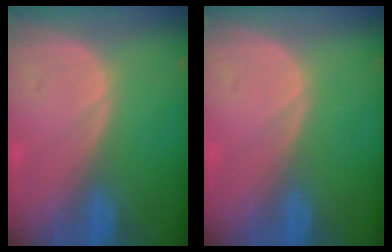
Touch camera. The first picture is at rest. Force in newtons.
{"total": 0.0}